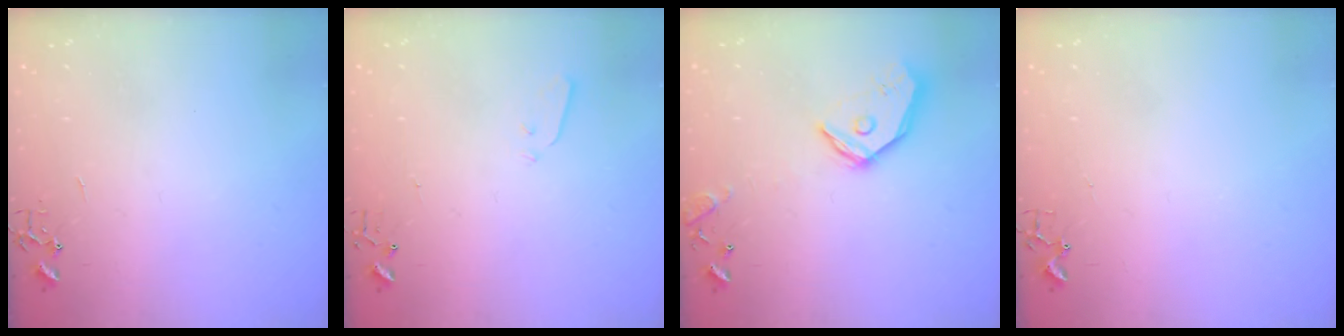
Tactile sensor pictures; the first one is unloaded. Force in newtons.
{"total": 3.0, "press": 2.9, "slide": 0.7}
{"total": 15.5, "press": 15.3, "slide": 2.2}
{"total": 2.4, "press": 2.4, "slide": 0.3}